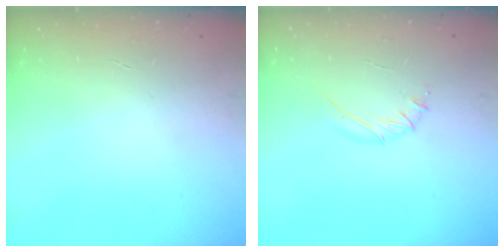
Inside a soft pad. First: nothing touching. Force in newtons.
{"total": 3.9, "press": 3.8, "slide": 1.0}